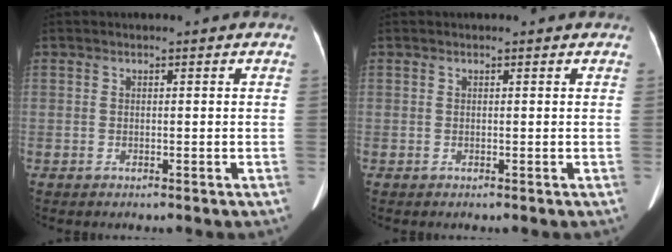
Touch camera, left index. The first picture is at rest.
{"total": 1.0, "force": [0.9, 0.2, 0.4], "torque": [-0.005, -0.001, 0.006]}